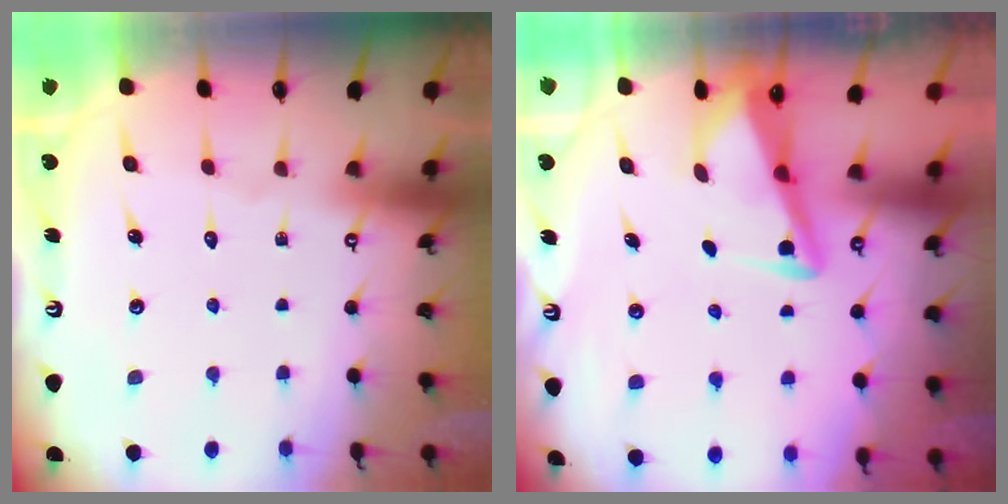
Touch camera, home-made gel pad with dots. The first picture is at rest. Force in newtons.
{"total": 3.7, "press": 3.6, "slide": 0.4}